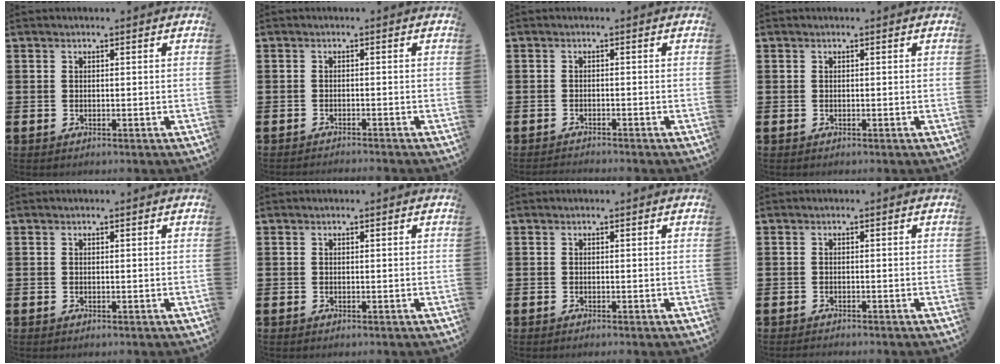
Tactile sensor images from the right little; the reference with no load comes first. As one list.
[{"total": 0.8, "force": [-0.8, -0.2, 0.0], "torque": [0.000, 0.000, -0.016]}, {"total": 1.0, "force": [-1.0, -0.1, 0.0], "torque": [-0.002, 0.001, -0.020]}, {"total": 0.0}, {"total": 0.0}, {"total": 0.0}, {"total": 0.0}, {"total": 0.5, "force": [-0.5, 0.0, 0.0], "torque": [-0.001, -0.002, -0.010]}]